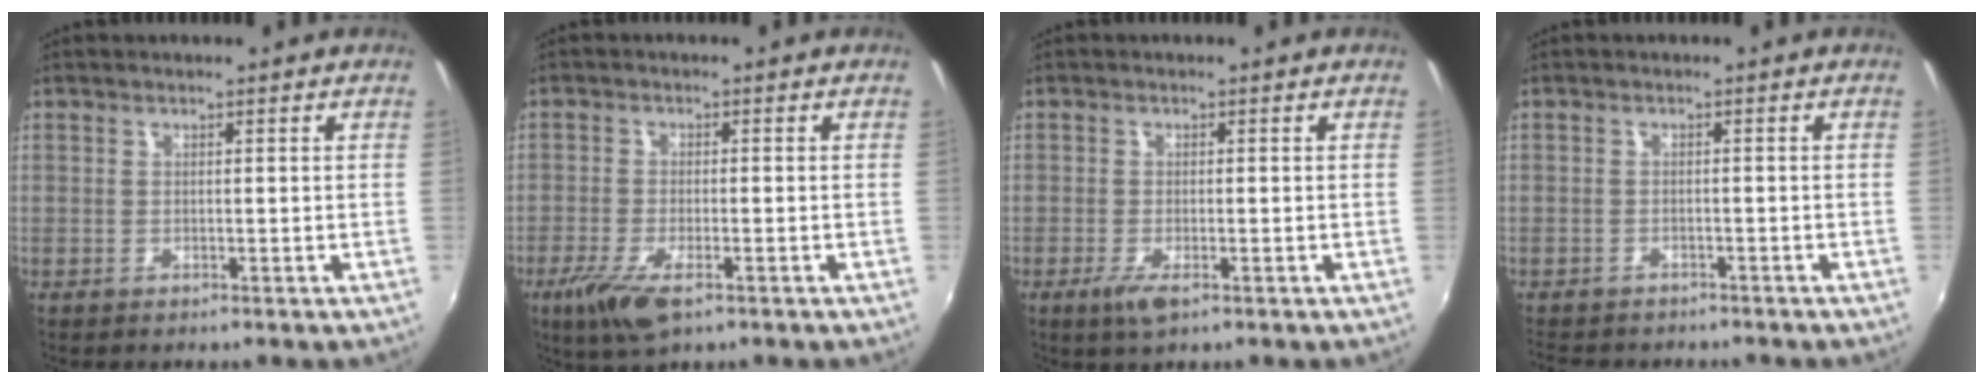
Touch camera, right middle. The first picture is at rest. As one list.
[{"total": 7.0, "force": [-4.0, 2.0, 5.4], "torque": [-0.126, -0.025, -0.074]}, {"total": 3.1, "force": [-1.6, 0.8, 2.5], "torque": [-0.053, -0.011, -0.029]}, {"total": 5.1, "force": [-4.4, 2.3, 1.3], "torque": [-0.039, -0.010, -0.071]}]